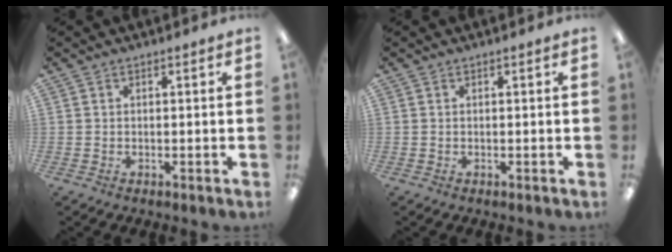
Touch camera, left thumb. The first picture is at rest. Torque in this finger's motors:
{"motor_torque": [0.01, 0.00, 0.05, 0.01, 0.00]}